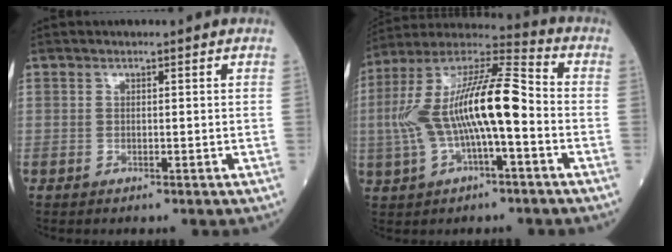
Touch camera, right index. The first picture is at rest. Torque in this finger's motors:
{"motor_torque": [1.27, -0.73, 1.05, 0.21]}